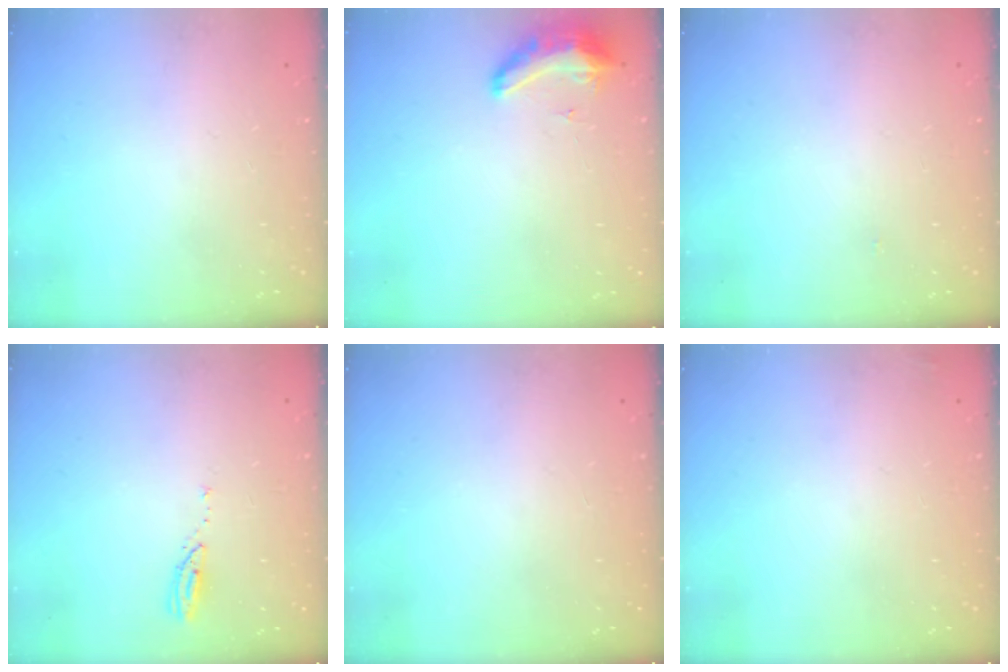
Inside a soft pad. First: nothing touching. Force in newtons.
{"total": 11.5, "press": 9.6, "slide": 6.3}
{"total": 15.5, "press": 3.5, "slide": 15.1}
{"total": 3.0, "press": 2.9, "slide": 0.3}
{"total": 0.0}
{"total": 2.3, "press": 2.2, "slide": 0.8}